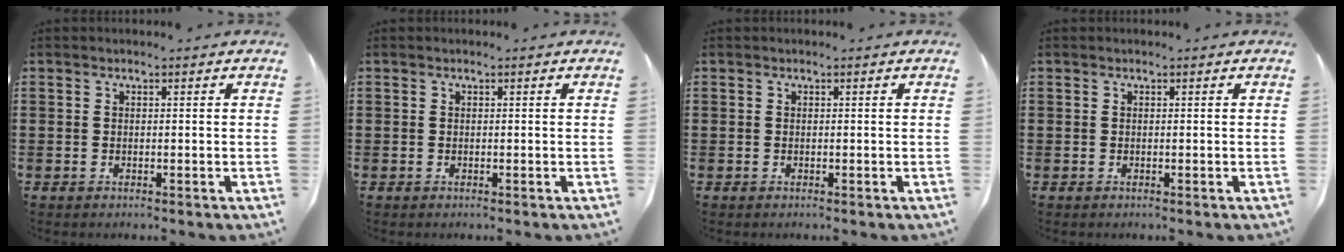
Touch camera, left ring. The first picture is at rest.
{"total": 0.0}
{"total": 0.0}
{"total": 0.0}